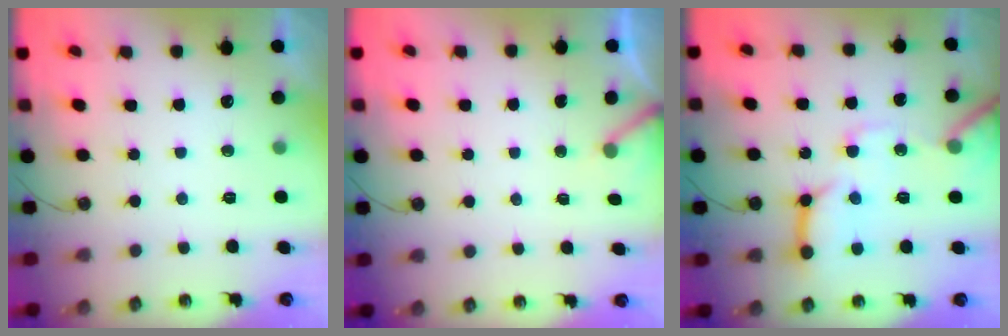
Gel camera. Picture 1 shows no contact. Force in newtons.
{"total": 3.0, "press": 3.0, "slide": 0.3}
{"total": 16.6, "press": 16.5, "slide": 1.8}